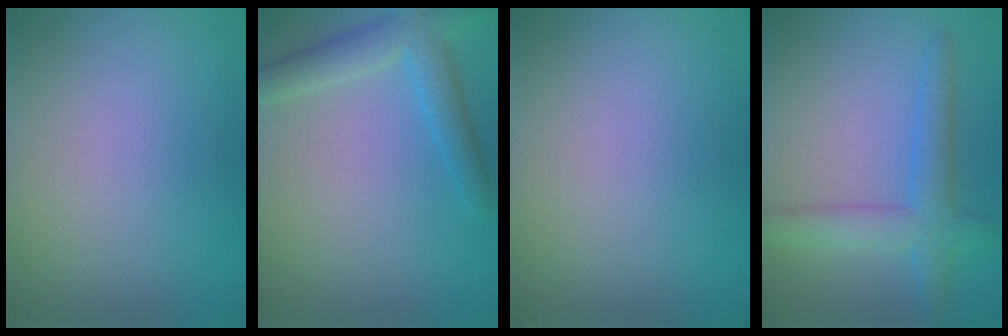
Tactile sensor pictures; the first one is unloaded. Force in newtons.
{"total": 4.0, "press": 4.0, "slide": 0.3}
{"total": 0.0}
{"total": 4.5, "press": 4.5, "slide": 0.2}